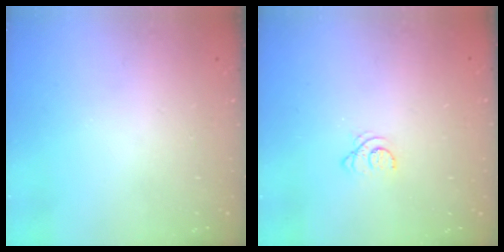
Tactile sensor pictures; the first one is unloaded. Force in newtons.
{"total": 2.4, "press": 2.4, "slide": 0.3}